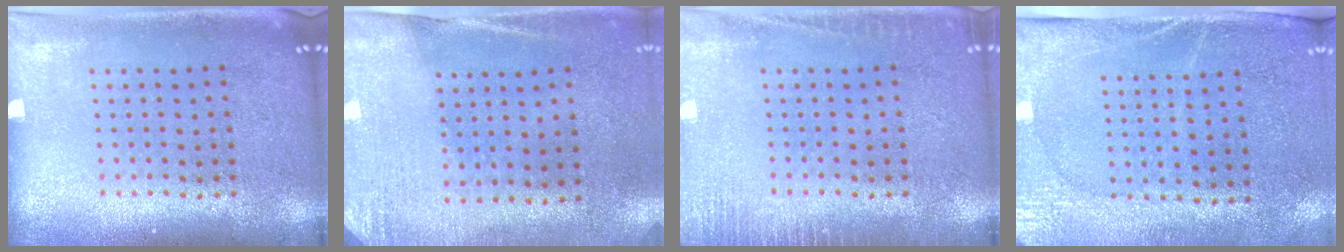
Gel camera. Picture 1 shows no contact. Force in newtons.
{"total": 2.7, "press": 2.3, "slide": 1.4}
{"total": 2.0, "press": 2.0, "slide": 0.3}
{"total": 2.7, "press": 2.3, "slide": 1.4}